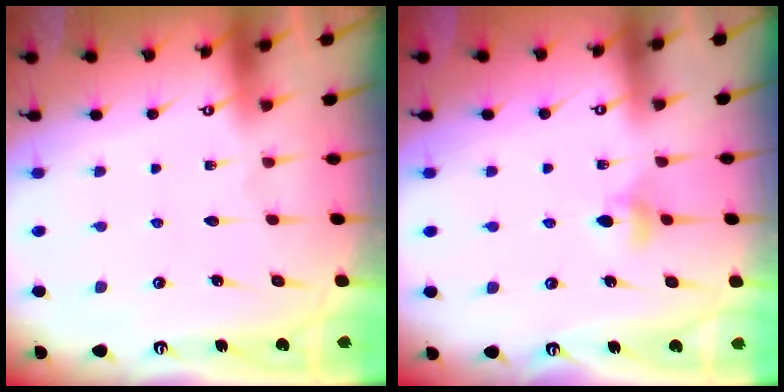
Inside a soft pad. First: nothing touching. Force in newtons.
{"total": 4.9, "press": 4.8, "slide": 0.9}